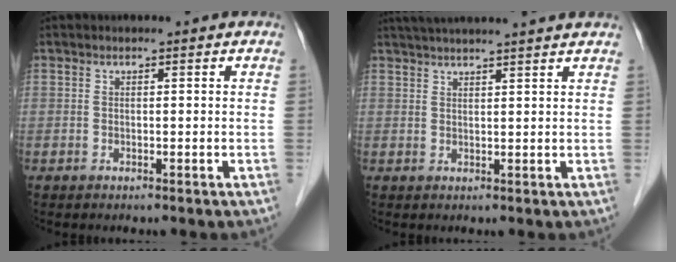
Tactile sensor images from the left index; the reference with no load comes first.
{"total": 11.9, "force": [10.6, -0.5, 5.4], "torque": [-0.092, 0.035, 0.141]}